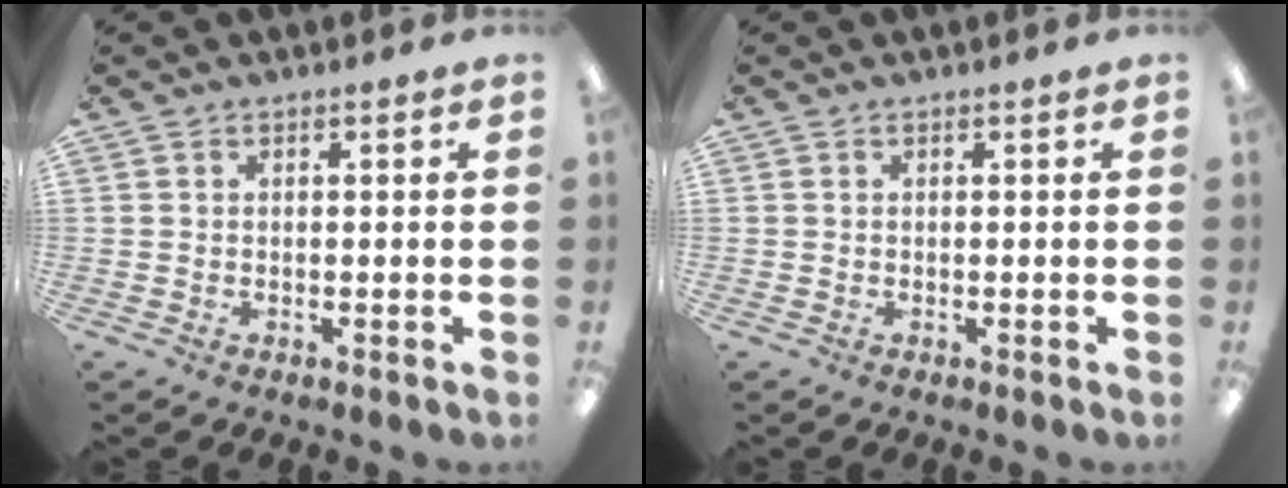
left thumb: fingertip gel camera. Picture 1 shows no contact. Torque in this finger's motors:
{"motor_torque": [-0.06, -0.03, -0.06, 0.03, 0.00]}